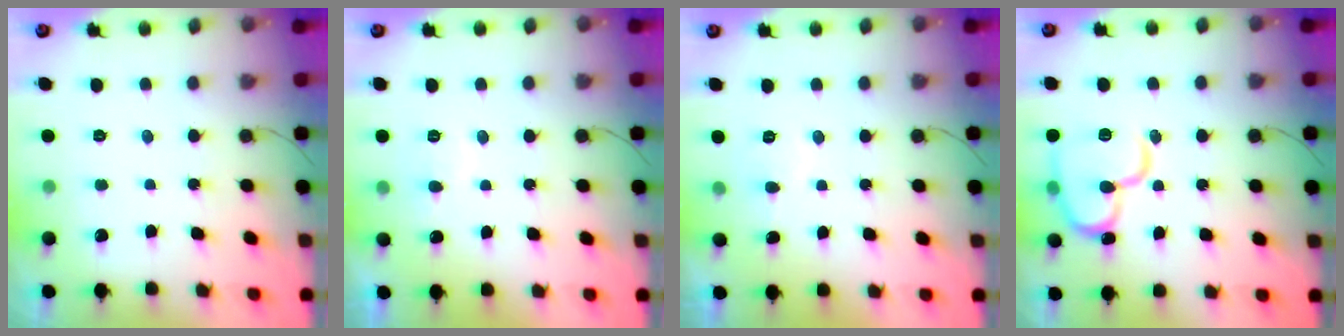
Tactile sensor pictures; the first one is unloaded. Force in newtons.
{"total": 6.0, "press": 6.0, "slide": 0.5}
{"total": 5.9, "press": 5.8, "slide": 0.4}
{"total": 16.0, "press": 15.9, "slide": 2.2}